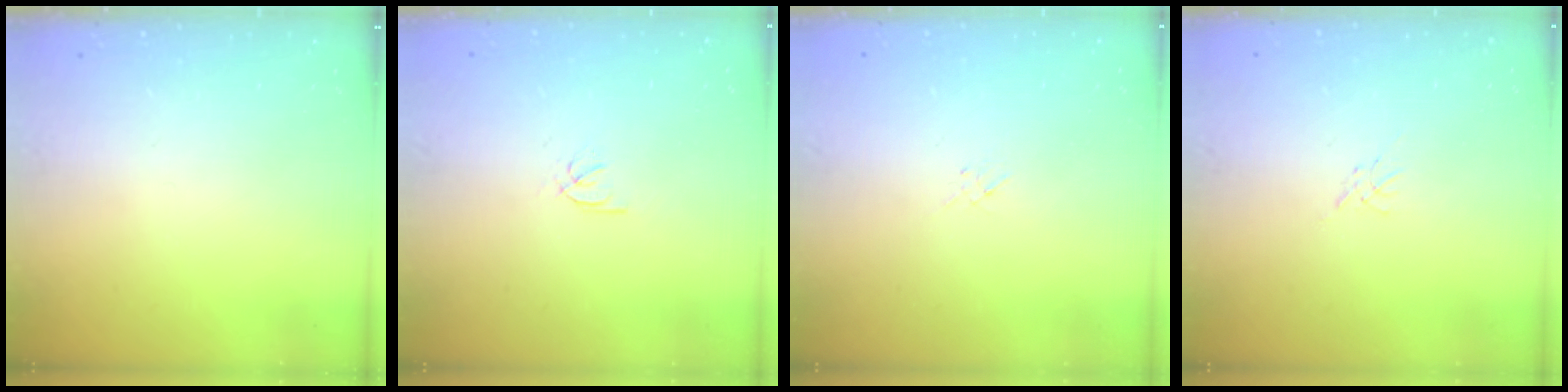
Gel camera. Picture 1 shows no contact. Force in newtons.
{"total": 2.2, "press": 2.2, "slide": 0.2}
{"total": 1.3, "press": 1.2, "slide": 0.5}
{"total": 0.0}